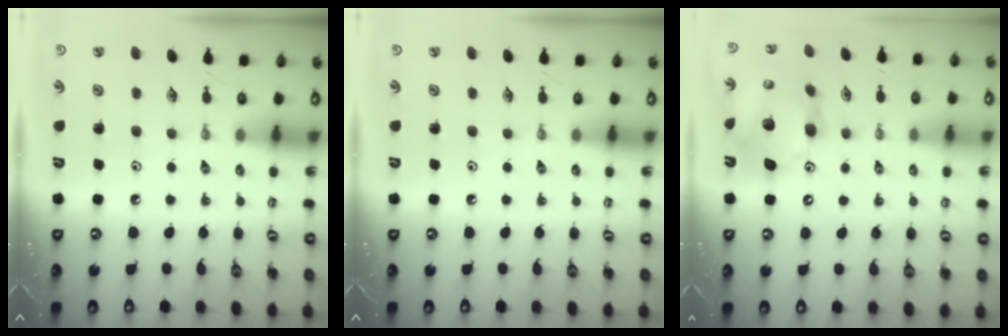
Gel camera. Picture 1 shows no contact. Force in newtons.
{"total": 0.0}
{"total": 14.5, "press": 14.4, "slide": 2.0}